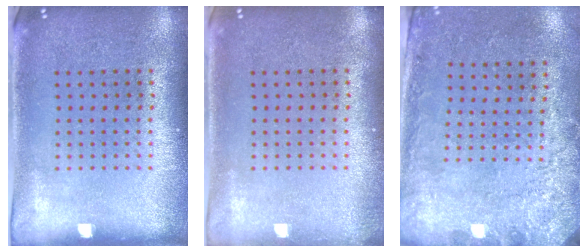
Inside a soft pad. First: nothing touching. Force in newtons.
{"total": 0.6, "press": 0.6, "slide": 0.1}
{"total": 2.7, "press": 2.0, "slide": 1.9}